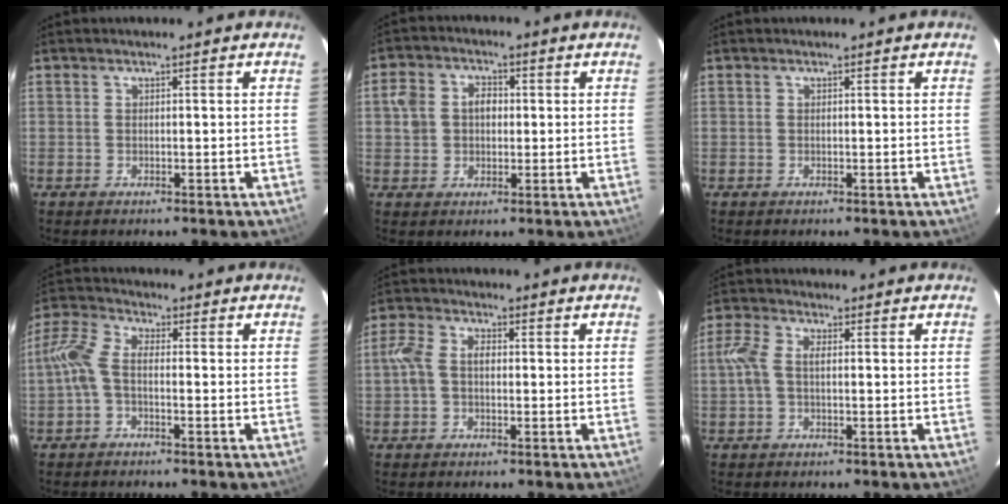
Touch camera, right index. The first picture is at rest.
{"total": 6.1, "force": [0.3, 5.2, 3.3], "torque": [-0.069, 0.021, 0.004]}
{"total": 0.0}
{"total": 6.0, "force": [-1.4, 2.8, 5.1], "torque": [-0.124, 0.017, -0.035]}
{"total": 5.0, "force": [-0.2, 3.3, 3.8], "torque": [-0.085, 0.015, -0.007]}
{"total": 4.8, "force": [0.1, 2.5, 4.1], "torque": [-0.092, 0.011, 0.000]}